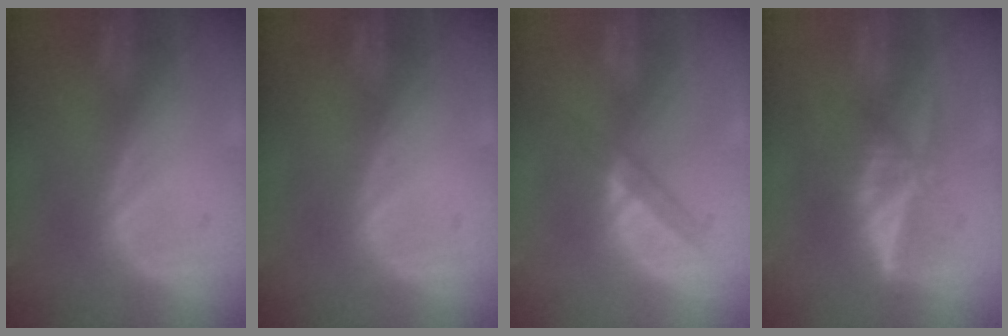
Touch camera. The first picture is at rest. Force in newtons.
{"total": 0.0}
{"total": 2.9, "press": 2.8, "slide": 1.0}
{"total": 6.3, "press": 5.3, "slide": 3.4}